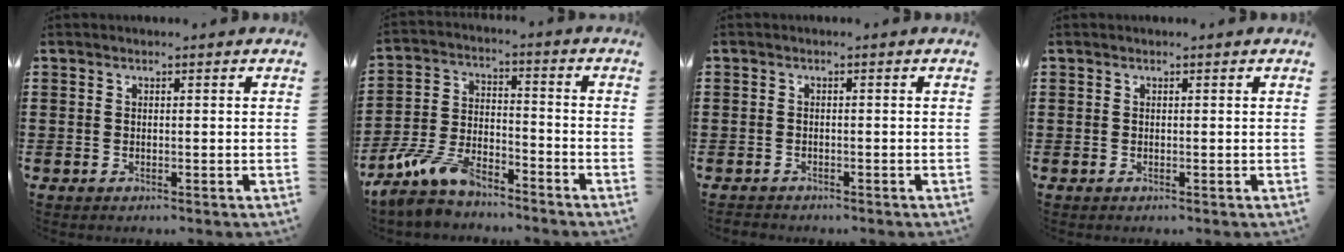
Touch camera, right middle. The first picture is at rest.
{"total": 8.3, "force": [-7.0, 2.7, 3.7], "torque": [-0.089, 0.006, -0.139]}
{"total": 1.0, "force": [-0.9, 0.5, -0.1], "torque": [0.001, 0.005, -0.020]}
{"total": 0.0}